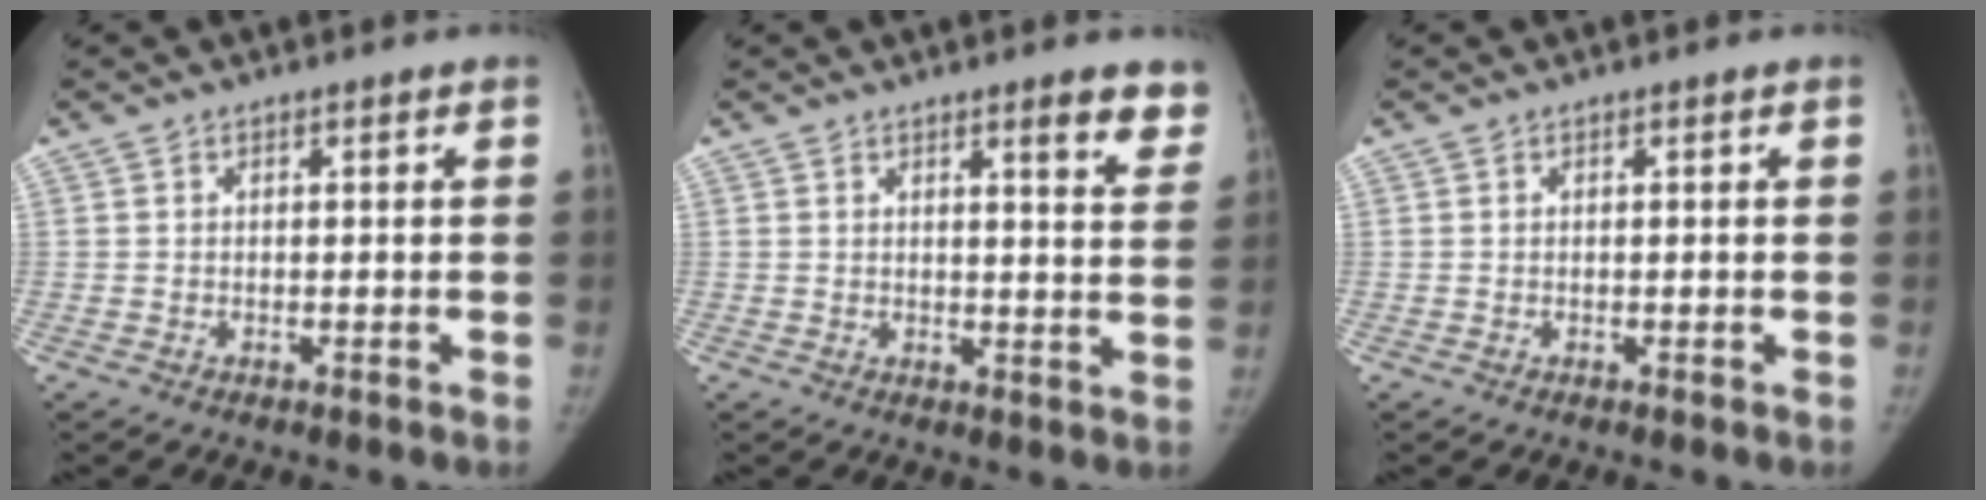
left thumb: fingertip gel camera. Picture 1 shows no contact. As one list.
[{"total": 6.7, "force": [4.6, 1.4, 4.6], "torque": [-0.036, -0.025, 0.053]}, {"total": 0.0}]